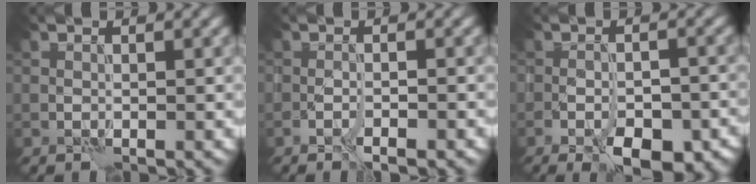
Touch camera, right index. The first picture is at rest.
{"total": 1.6, "force": [-1.2, 0.2, 1.1], "torque": [-0.019, 0.001, -0.022]}
{"total": 6.5, "force": [-3.9, 2.7, 4.5], "torque": [-0.064, -0.003, -0.053]}